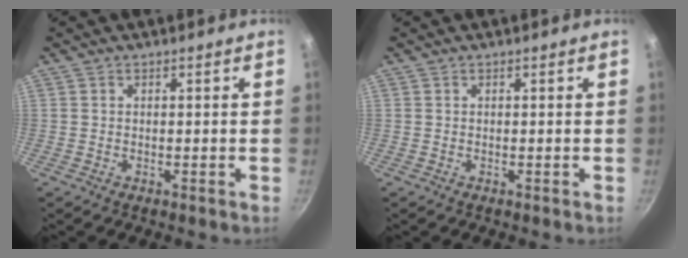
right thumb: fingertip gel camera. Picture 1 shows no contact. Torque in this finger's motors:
{"motor_torque": [0.00, 0.01, 0.00, 0.00, 0.03]}